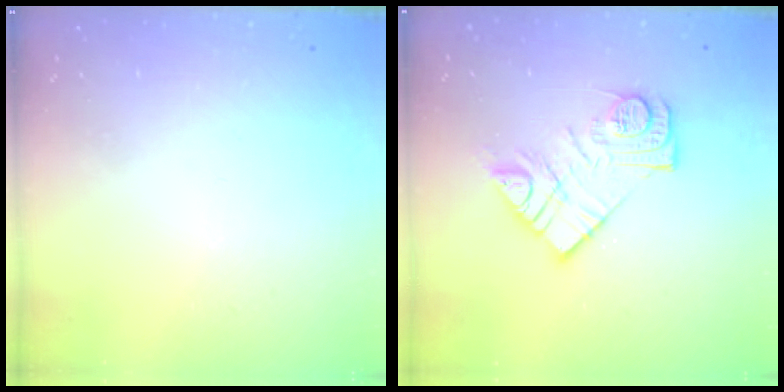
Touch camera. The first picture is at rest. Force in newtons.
{"total": 13.2, "press": 13.2, "slide": 0.9}